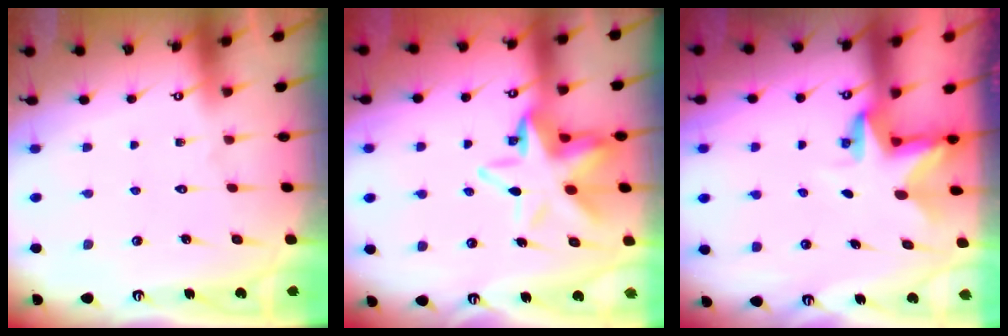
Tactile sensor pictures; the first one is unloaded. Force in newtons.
{"total": 12.9, "press": 12.5, "slide": 3.1}
{"total": 2.8, "press": 2.8, "slide": 0.3}